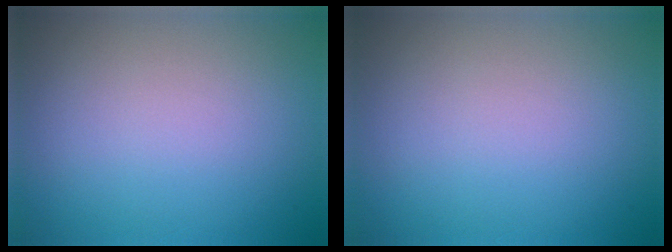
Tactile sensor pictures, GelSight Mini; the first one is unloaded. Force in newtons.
{"total": 0.0}